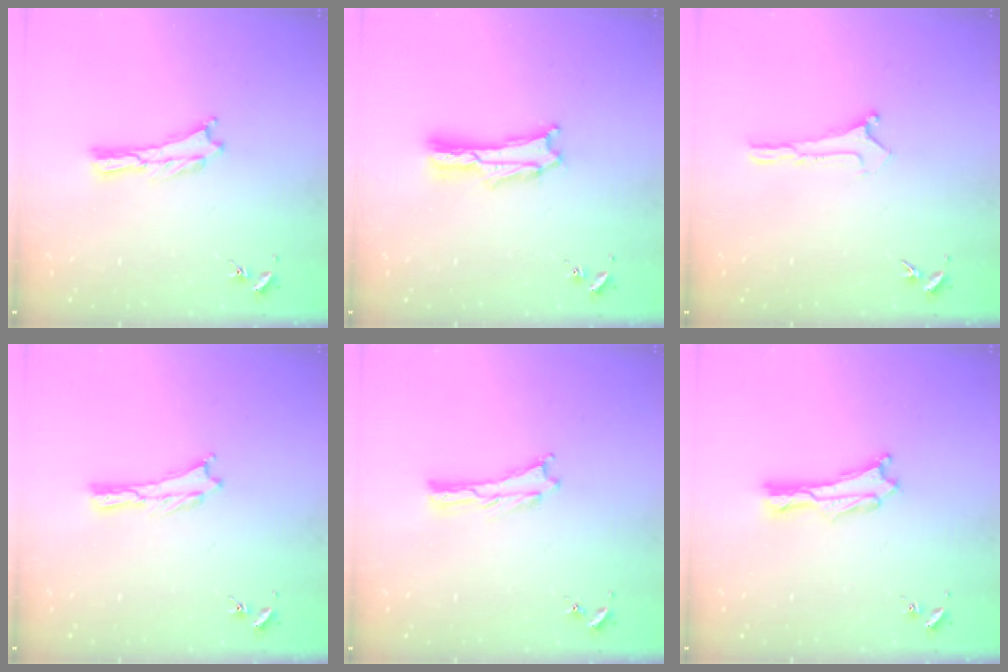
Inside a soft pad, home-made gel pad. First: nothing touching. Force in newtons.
{"total": 1.4, "press": 1.3, "slide": 0.2}
{"total": 0.0}
{"total": 0.0}
{"total": 0.0}
{"total": 0.9, "press": 0.9, "slide": 0.2}